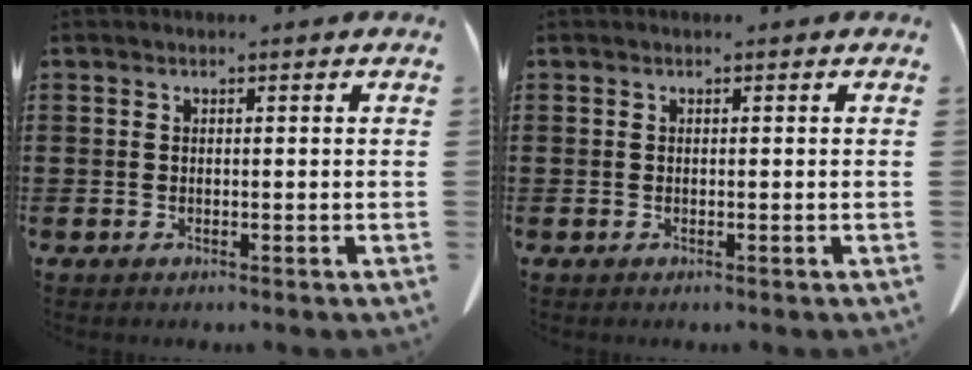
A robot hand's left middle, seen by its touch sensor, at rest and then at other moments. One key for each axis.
{"total": 0.0}